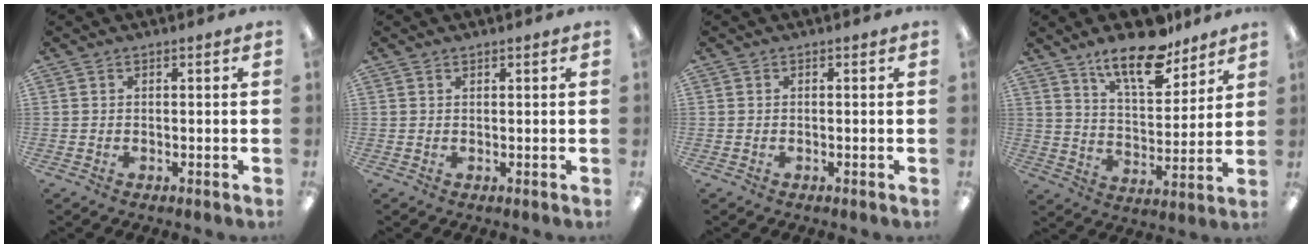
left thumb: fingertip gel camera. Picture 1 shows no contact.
{"total": 0.7, "force": [0.7, 0.2, 0.0], "torque": [-0.001, 0.000, 0.013]}
{"total": 0.0}
{"total": 14.9, "force": [11.8, 5.1, 7.6], "torque": [-0.116, -0.072, 0.203]}